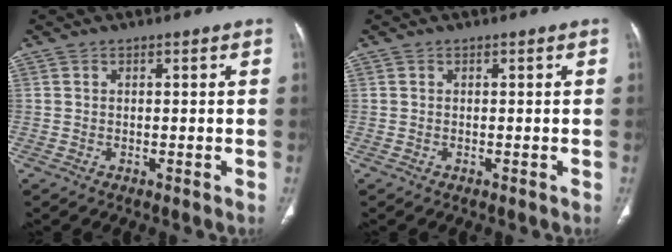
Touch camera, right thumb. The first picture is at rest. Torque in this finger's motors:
{"motor_torque": [0.22, 0.01, 0.06, -0.68, 0.00]}